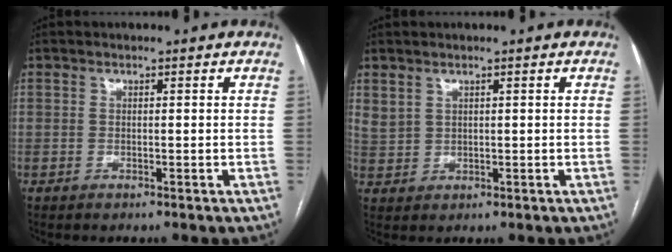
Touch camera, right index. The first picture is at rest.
{"total": 2.5, "force": [1.9, 1.5, 0.8], "torque": [-0.020, 0.003, 0.046]}